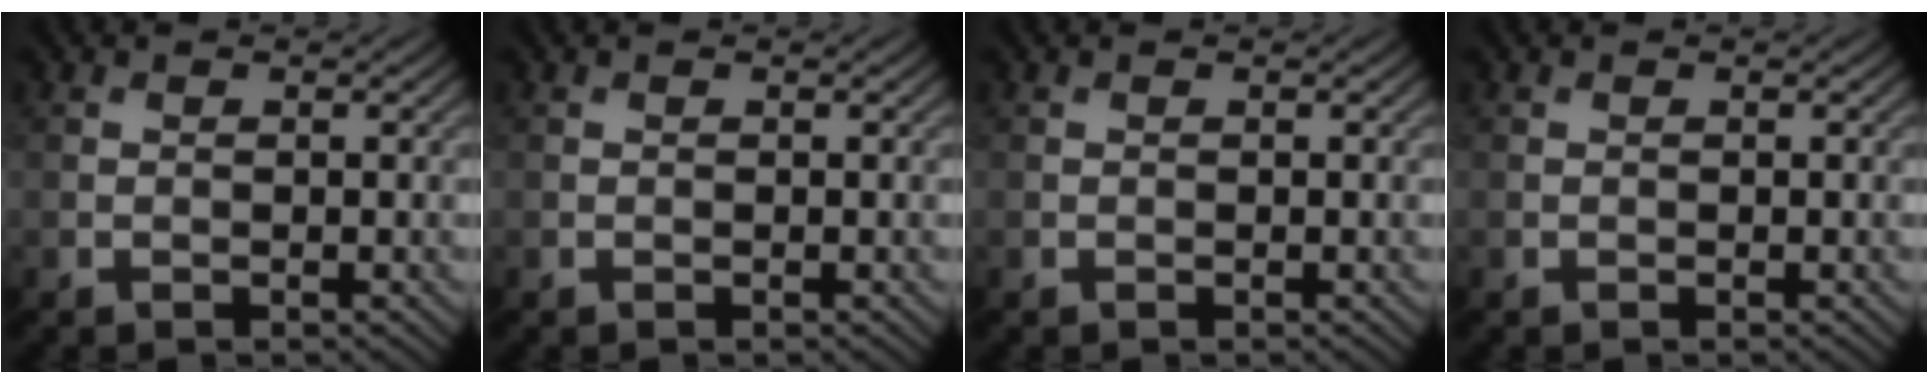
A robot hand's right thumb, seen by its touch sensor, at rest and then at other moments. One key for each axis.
{"total": 0.0}
{"total": 0.0}
{"total": 0.0}